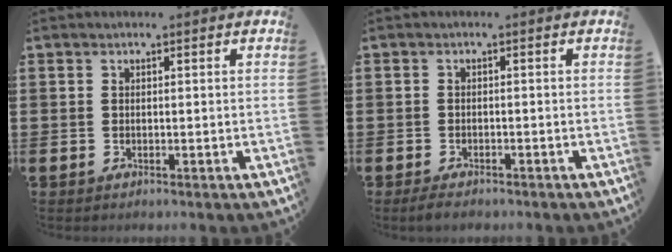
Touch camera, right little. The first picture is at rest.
{"total": 1.3, "force": [-1.0, 0.4, 0.7], "torque": [-0.014, 0.000, -0.021]}